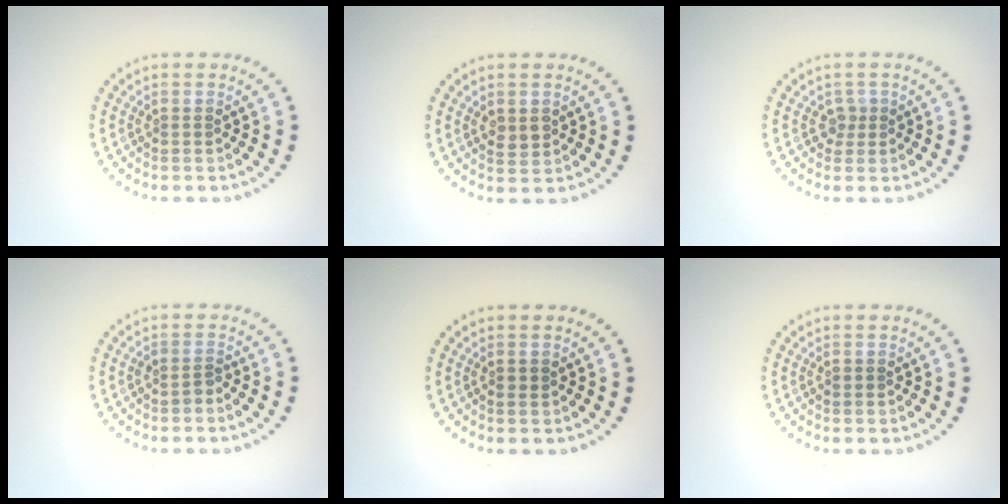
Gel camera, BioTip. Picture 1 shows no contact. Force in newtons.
{"total": 1.6, "press": 1.6, "slide": 0.1}
{"total": 1.2, "press": 0.9, "slide": 0.8}
{"total": 1.0, "press": 0.8, "slide": 0.7}
{"total": 0.8, "press": 0.7, "slide": 0.4}
{"total": 0.7, "press": 0.7, "slide": 0.2}